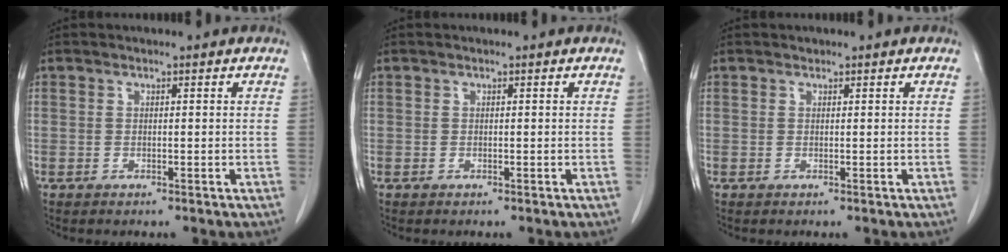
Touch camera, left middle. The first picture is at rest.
{"total": 0.0}
{"total": 0.0}